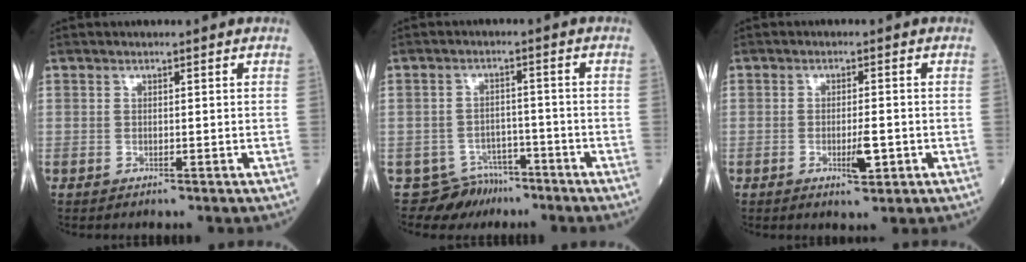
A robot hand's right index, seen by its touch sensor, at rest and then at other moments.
{"total": 5.2, "force": [-4.1, 3.0, -0.9], "torque": [0.021, 0.018, -0.065]}
{"total": 3.7, "force": [-1.1, 0.9, 3.4], "torque": [-0.055, -0.002, -0.013]}